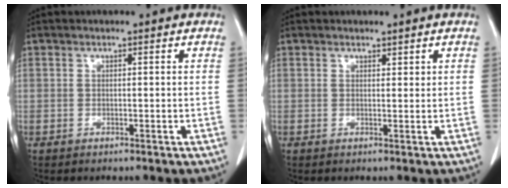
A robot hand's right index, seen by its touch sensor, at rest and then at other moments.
{"total": 0.5, "force": [0.5, 0.1, 0.1], "torque": [-0.005, -0.004, 0.008]}